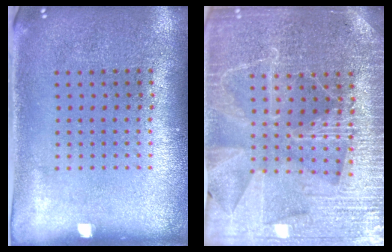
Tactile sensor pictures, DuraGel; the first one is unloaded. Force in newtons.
{"total": 4.1, "press": 3.9, "slide": 1.4}